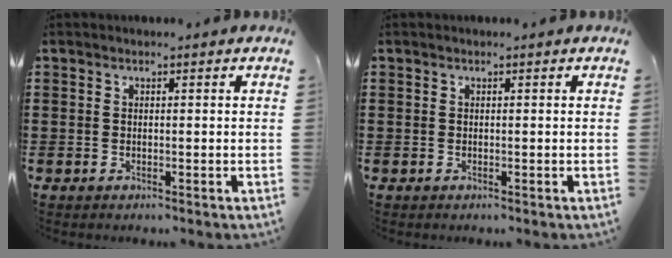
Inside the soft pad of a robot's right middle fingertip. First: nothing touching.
{"total": 0.0}